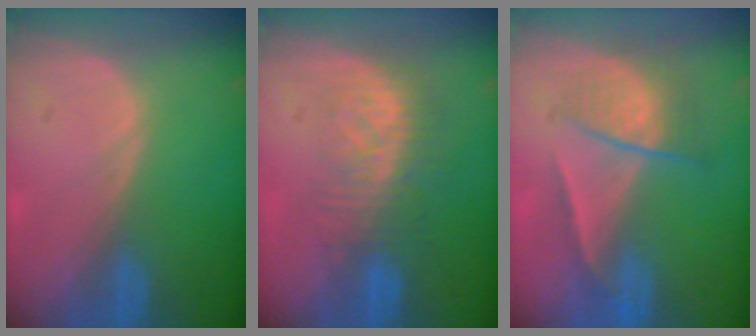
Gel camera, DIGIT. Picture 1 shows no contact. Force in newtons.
{"total": 8.2, "press": 7.2, "slide": 3.9}
{"total": 6.9, "press": 5.9, "slide": 3.6}